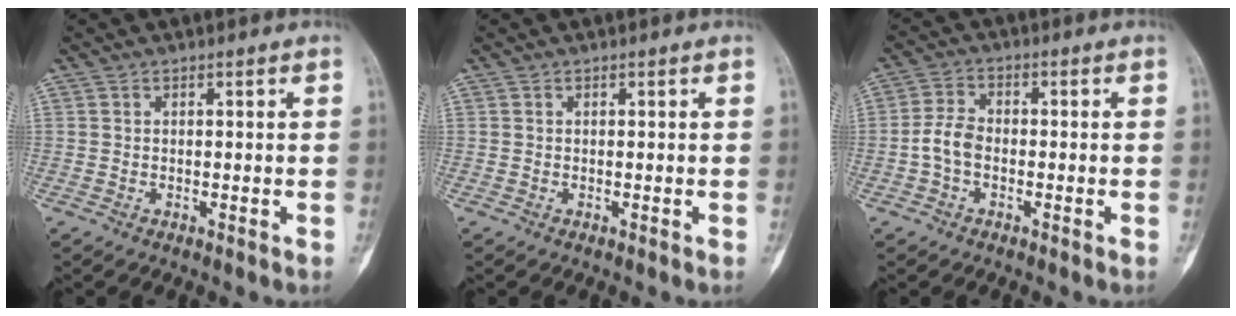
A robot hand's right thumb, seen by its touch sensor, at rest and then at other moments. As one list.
[{"total": 0.0}, {"total": 4.8, "force": [-1.3, 3.1, 3.4], "torque": [-0.069, 0.017, -0.031]}]